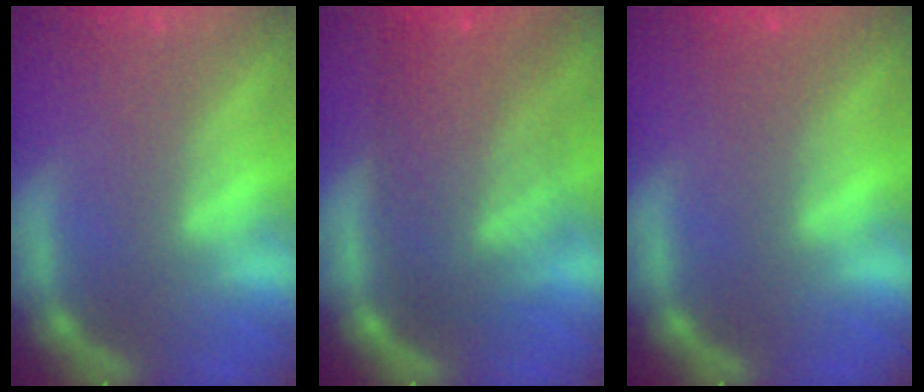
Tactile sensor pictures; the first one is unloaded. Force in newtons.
{"total": 9.5}
{"total": 1.5}